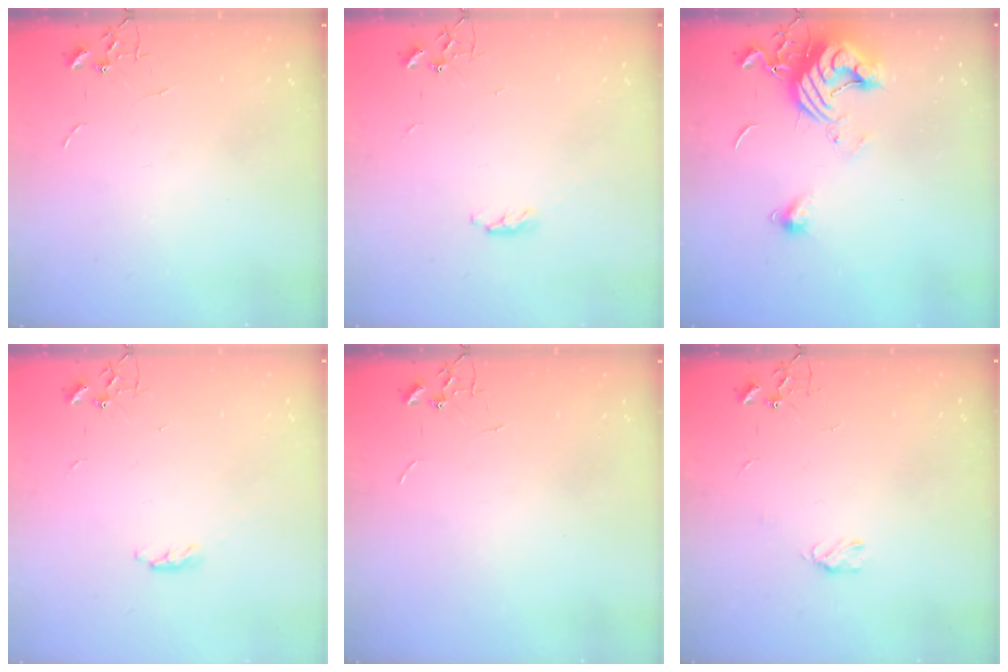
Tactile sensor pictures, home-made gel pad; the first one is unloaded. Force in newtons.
{"total": 3.6, "press": 3.6, "slide": 0.5}
{"total": 13.4, "press": 13.3, "slide": 1.4}
{"total": 3.6, "press": 3.6, "slide": 0.5}
{"total": 0.0}
{"total": 2.5, "press": 2.5, "slide": 0.5}